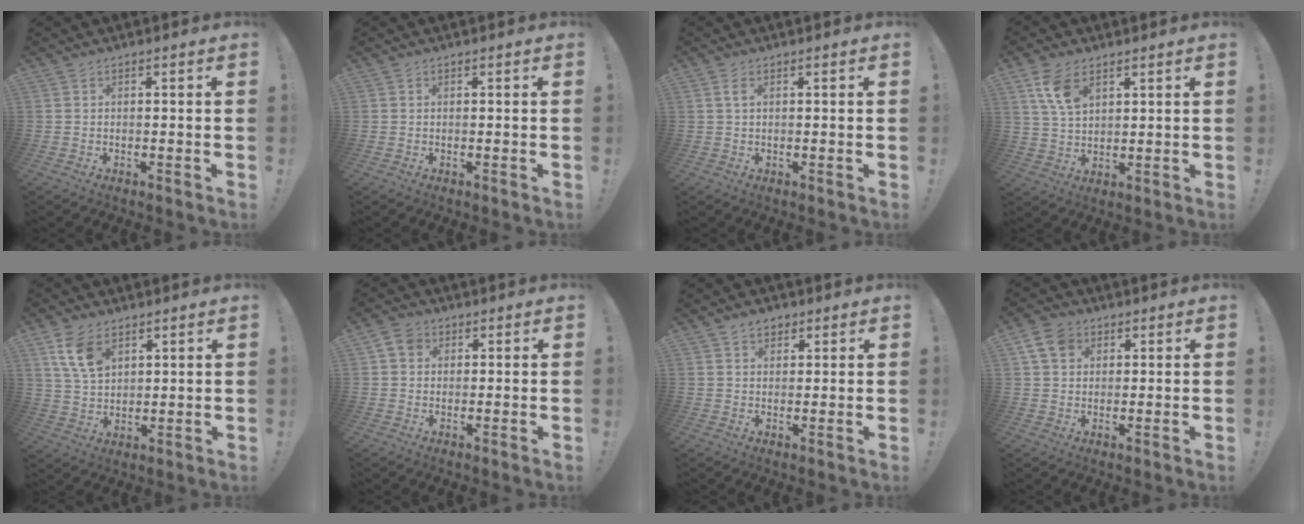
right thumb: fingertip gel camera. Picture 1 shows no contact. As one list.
[{"total": 0.0}, {"total": 2.1, "force": [0.7, 1.0, 1.7], "torque": [-0.027, 0.000, 0.011]}, {"total": 8.8, "force": [4.7, 5.0, 5.5], "torque": [-0.100, -0.017, 0.088]}, {"total": 10.3, "force": [5.5, 6.4, 5.9], "torque": [-0.112, -0.017, 0.107]}, {"total": 5.0, "force": [2.0, 4.1, 2.1], "torque": [-0.032, 0.003, 0.039]}, {"total": 3.8, "force": [2.3, 2.8, 1.2], "torque": [-0.008, -0.009, 0.041]}, {"total": 7.7, "force": [3.6, 5.8, 3.6], "torque": [-0.057, -0.005, 0.071]}]